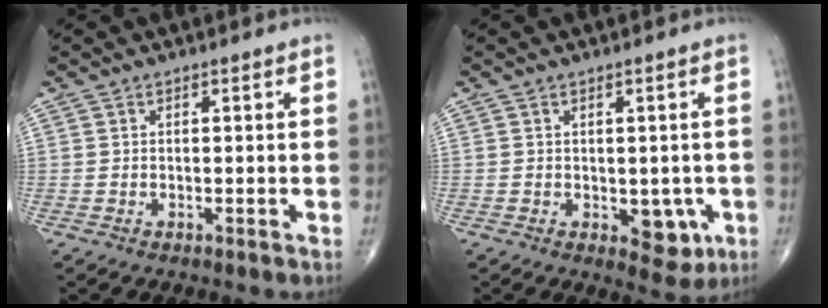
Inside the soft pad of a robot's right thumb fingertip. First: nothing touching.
{"total": 5.6, "force": [-1.4, 3.5, 4.1], "torque": [-0.017, -0.004, -0.009]}